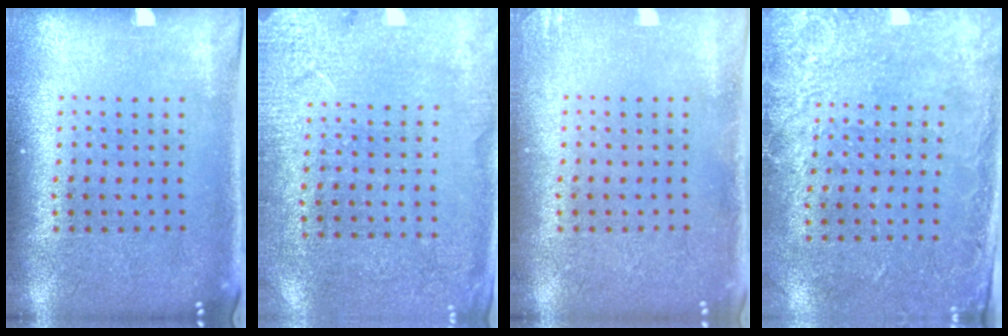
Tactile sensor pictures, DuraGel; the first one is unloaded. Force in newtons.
{"total": 2.6, "press": 2.5, "slide": 0.5}
{"total": 1.1, "press": 1.1, "slide": 0.1}
{"total": 2.6, "press": 2.0, "slide": 1.7}